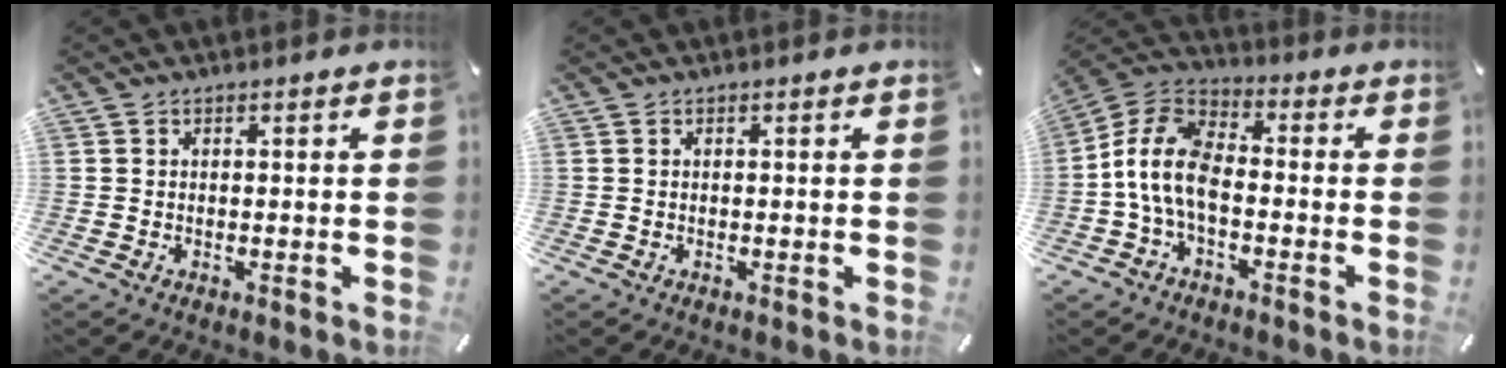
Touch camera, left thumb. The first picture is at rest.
{"total": 0.0}
{"total": 10.5, "force": [-3.7, 6.2, 7.6], "torque": [-0.178, 0.007, -0.074]}